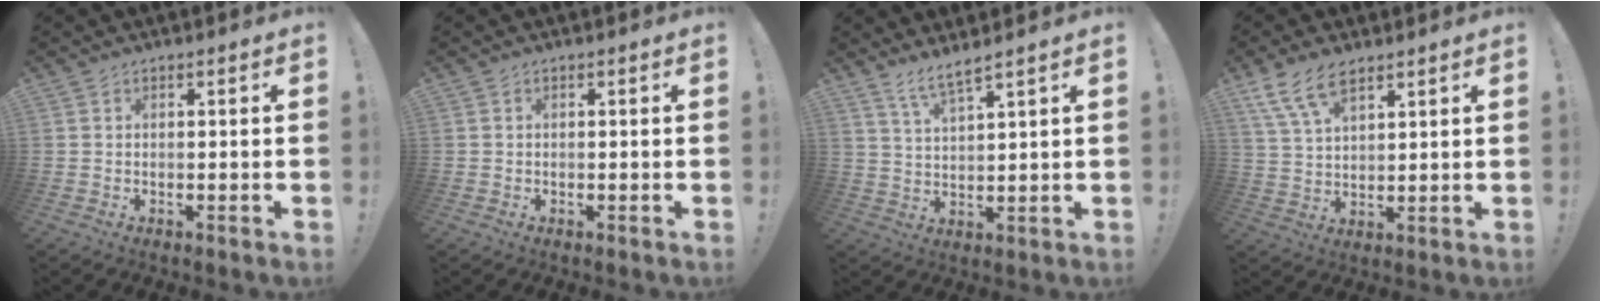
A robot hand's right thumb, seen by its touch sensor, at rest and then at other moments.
{"total": 1.5, "force": [0.5, 1.4, -0.1], "torque": [0.008, -0.006, 0.007]}
{"total": 5.7, "force": [4.7, 0.4, 3.2], "torque": [-0.066, -0.023, 0.084]}
{"total": 9.7, "force": [6.5, 4.3, 5.7], "torque": [-0.111, -0.019, 0.127]}